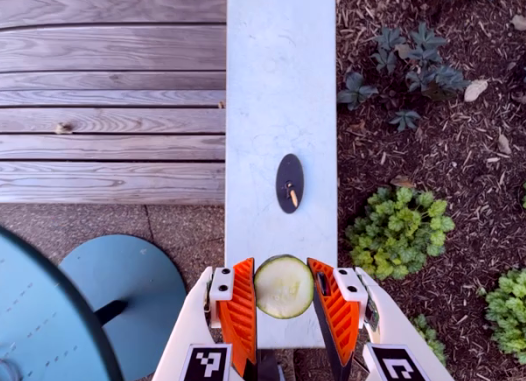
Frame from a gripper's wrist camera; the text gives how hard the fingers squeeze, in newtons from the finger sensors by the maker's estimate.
{"total": 13.1, "left": 13.9, "right": 12.3}